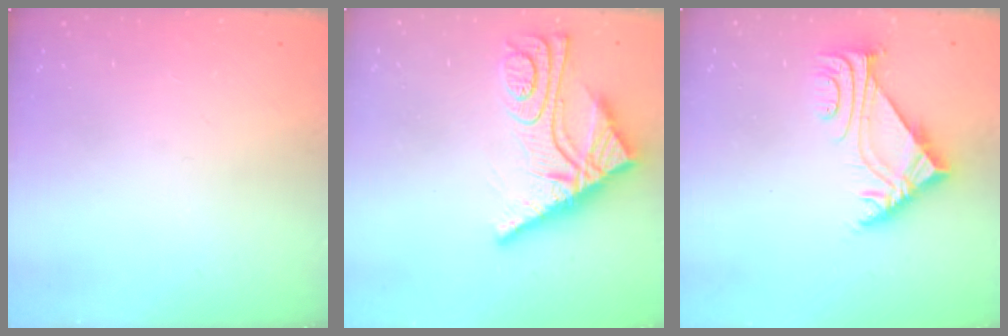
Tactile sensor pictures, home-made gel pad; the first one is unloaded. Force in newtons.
{"total": 11.4, "press": 11.4, "slide": 1.0}
{"total": 6.2, "press": 6.2, "slide": 0.2}